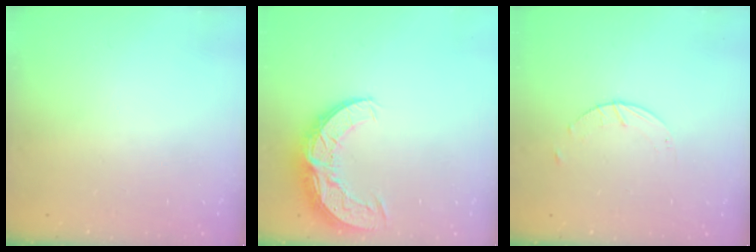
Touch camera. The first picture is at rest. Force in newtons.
{"total": 11.0, "press": 10.9, "slide": 0.8}
{"total": 3.0, "press": 3.0, "slide": 0.4}